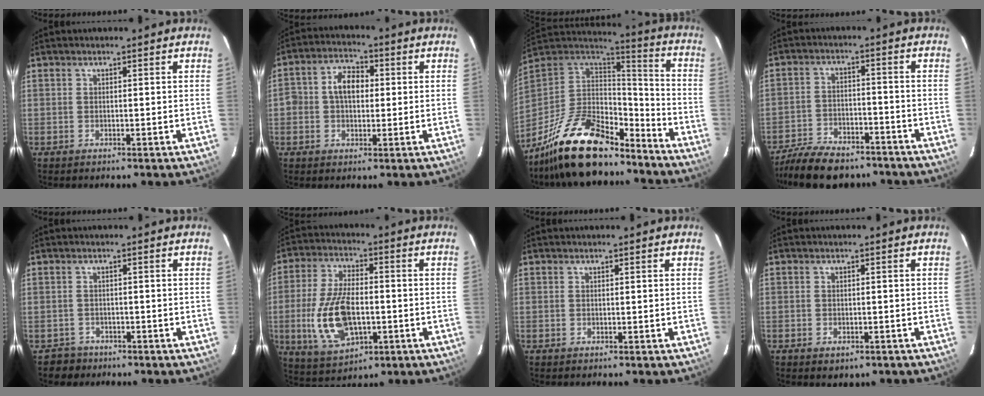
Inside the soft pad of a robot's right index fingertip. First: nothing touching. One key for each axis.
{"total": 6.5, "fx": 0.3, "fy": 4.8, "fz": 4.4, "tx": -0.081, "ty": 0.023, "tz": 0.003}
{"total": 24.8, "fx": -18.4, "fy": 9.8, "fz": 13.5, "tx": -0.271, "ty": -0.004, "tz": -0.298}
{"total": 15.4, "fx": -12.6, "fy": 6.2, "fz": 6.3, "tx": -0.150, "ty": -0.002, "tz": -0.192}
{"total": 2.9, "fx": -1.9, "fy": 2.1, "fz": -0.4, "tx": -0.001, "ty": 0.009, "tz": -0.030}
{"total": 14.7, "fx": -2.9, "fy": 7.7, "fz": 12.2, "tx": -0.258, "ty": -0.005, "tz": -0.041}
{"total": 0.0}
{"total": 2.8, "fx": -1.5, "fy": 1.9, "fz": 1.4, "tx": -0.026, "ty": -0.007, "tz": -0.017}